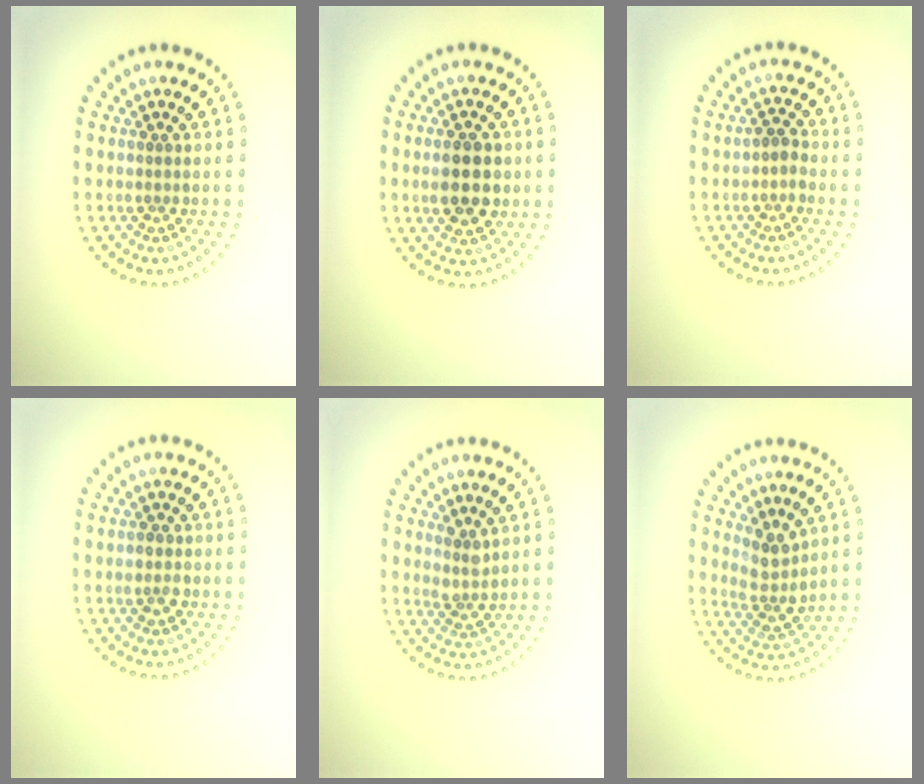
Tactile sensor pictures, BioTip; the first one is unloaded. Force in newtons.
{"total": 4.7, "press": 4.7, "slide": 0.2}
{"total": 1.3, "press": 1.1, "slide": 0.7}
{"total": 1.4, "press": 1.4, "slide": 0.2}
{"total": 1.8, "press": 1.4, "slide": 1.2}
{"total": 2.8, "press": 2.2, "slide": 1.7}